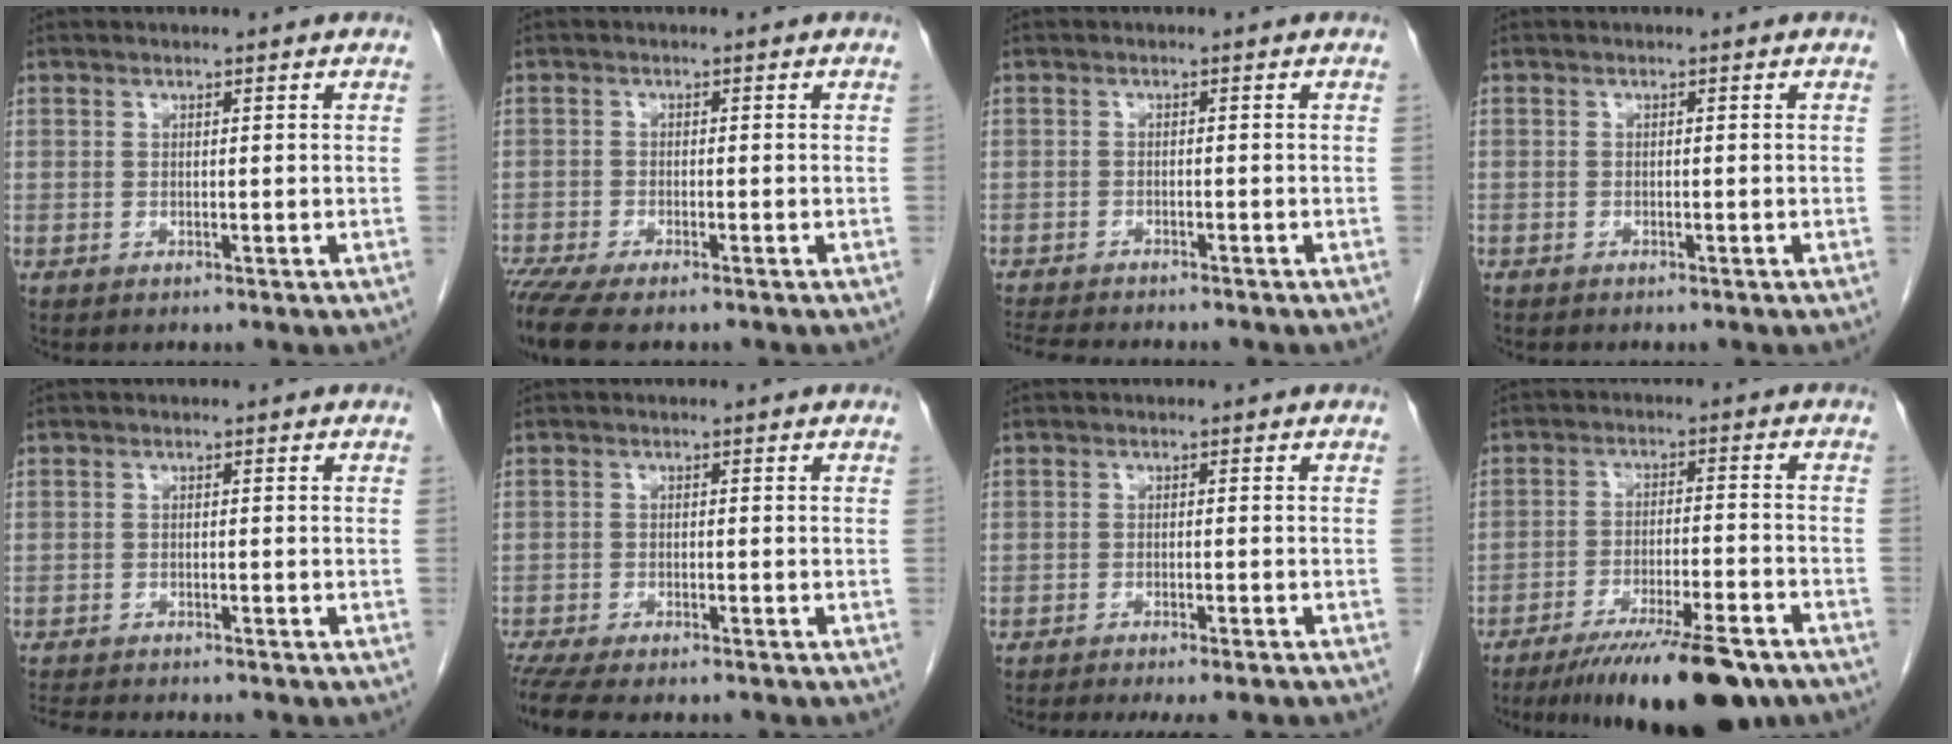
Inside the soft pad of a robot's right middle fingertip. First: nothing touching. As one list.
[{"total": 7.9, "force": [-6.3, 1.6, 4.5], "torque": [-0.075, -0.012, -0.103]}, {"total": 9.6, "force": [-8.6, 1.6, 4.0], "torque": [-0.062, -0.009, -0.125]}, {"total": 0.7, "force": [-0.6, 0.2, 0.2], "torque": [-0.006, 0.001, -0.009]}, {"total": 8.3, "force": [-7.5, 1.3, 3.4], "torque": [-0.051, -0.007, -0.110]}, {"total": 9.7, "force": [-8.3, 2.1, 4.5], "torque": [-0.070, -0.005, -0.126]}, {"total": 10.0, "force": [-8.8, 1.1, 4.5], "torque": [-0.052, -0.013, -0.112]}, {"total": 15.9, "force": [-12.2, 2.5, 9.9], "torque": [-0.128, -0.014, -0.190]}]